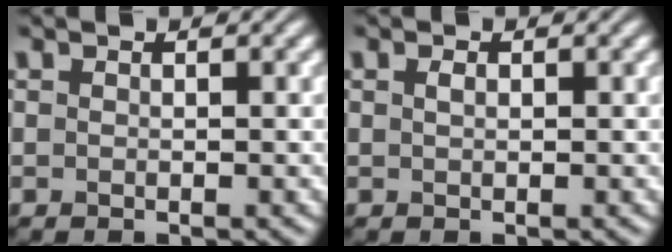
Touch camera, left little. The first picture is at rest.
{"total": 0.5, "force": [0.2, 0.3, 0.4], "torque": [-0.010, 0.002, 0.003]}